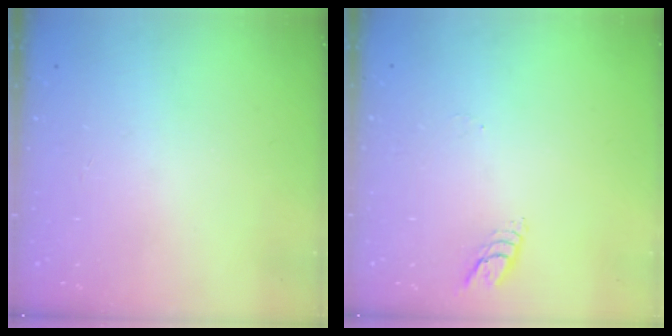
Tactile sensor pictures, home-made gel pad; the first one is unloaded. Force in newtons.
{"total": 3.9, "press": 3.9, "slide": 0.3}